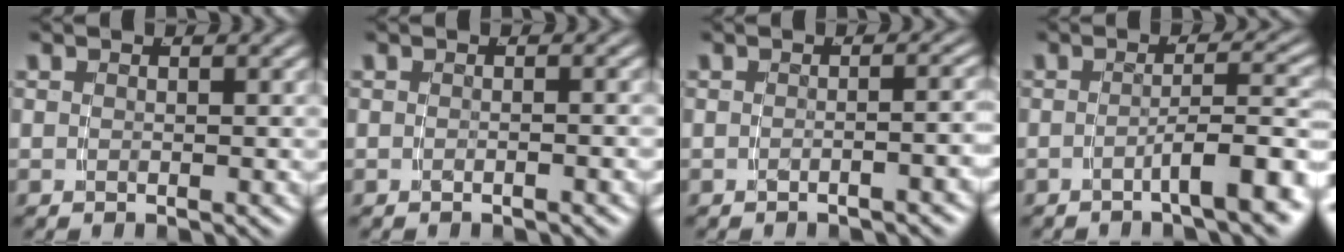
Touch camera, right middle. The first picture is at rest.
{"total": 0.8, "force": [-0.6, -0.5, 0.1], "torque": [-0.002, 0.006, -0.012]}
{"total": 1.7, "force": [-1.3, -0.5, 0.9], "torque": [-0.007, 0.008, -0.022]}
{"total": 4.6, "force": [-2.9, 0.3, 3.6], "torque": [-0.045, 0.001, -0.044]}